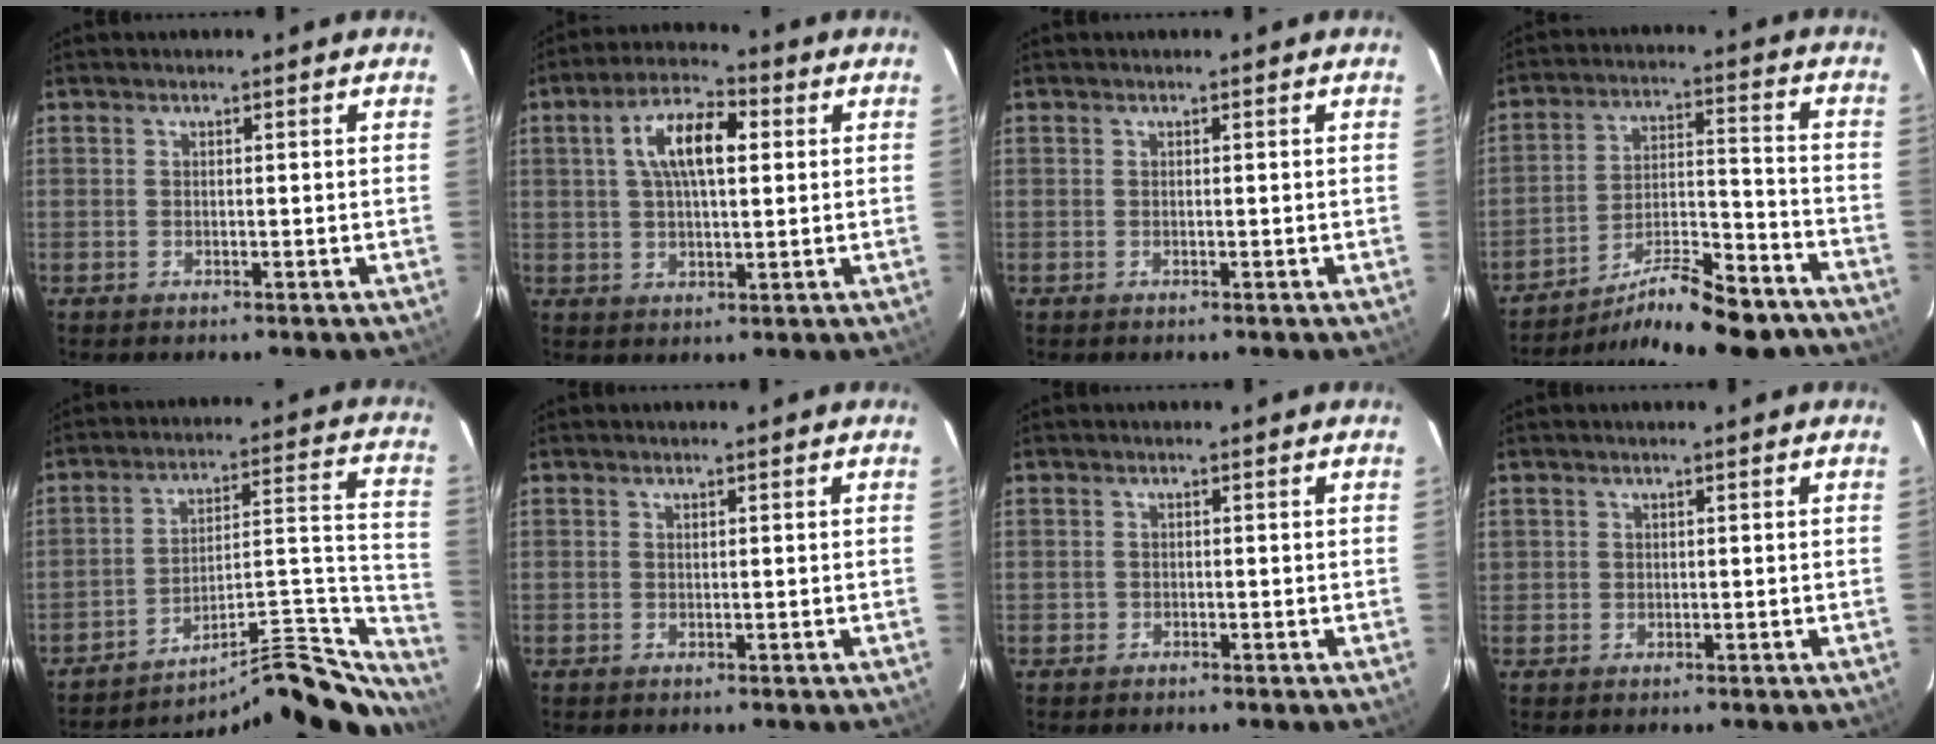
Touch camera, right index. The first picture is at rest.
{"total": 9.7, "force": [2.3, 3.9, 8.6], "torque": [-0.156, 0.023, 0.038]}
{"total": 0.0}
{"total": 18.8, "force": [-16.2, 4.1, 8.6], "torque": [-0.145, 0.001, -0.236]}
{"total": 23.9, "force": [-21.8, 4.4, 9.0], "torque": [-0.084, 0.030, -0.307]}
{"total": 0.0}
{"total": 0.9, "force": [-0.6, 0.7, -0.2], "torque": [0.000, 0.003, -0.009]}
{"total": 0.6, "force": [0.1, 0.6, 0.0], "torque": [0.004, 0.005, 0.002]}